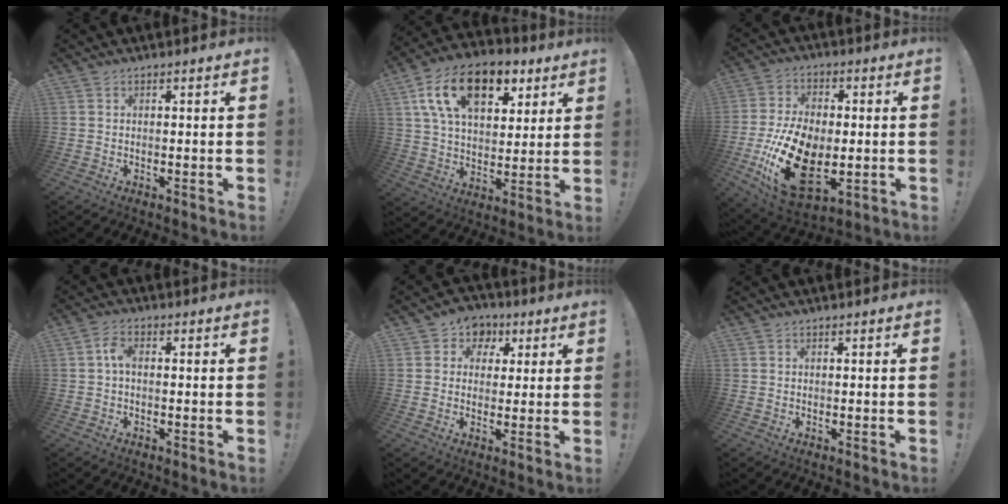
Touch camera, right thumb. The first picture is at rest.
{"total": 19.4, "force": [9.2, 11.5, 12.7], "torque": [-0.215, -0.030, 0.166]}
{"total": 22.1, "force": [-5.1, 13.5, 16.7], "torque": [-0.321, 0.026, -0.074]}
{"total": 3.7, "force": [0.0, 1.8, 3.2], "torque": [-0.074, 0.011, 0.000]}
{"total": 6.4, "force": [1.4, 6.1, 1.4], "torque": [-0.010, -0.002, 0.029]}
{"total": 0.0}